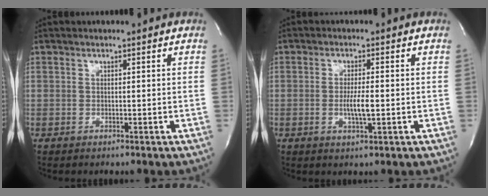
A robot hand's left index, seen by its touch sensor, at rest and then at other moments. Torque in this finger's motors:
{"motor_torque": [0.09, 0.02, 0.04, 0.04]}